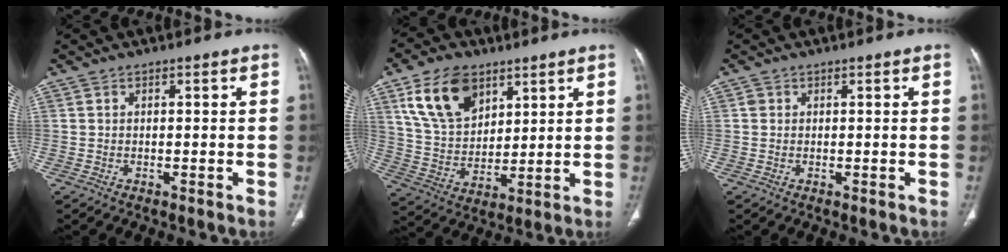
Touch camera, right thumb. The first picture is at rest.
{"total": 14.7, "force": [7.7, 9.2, 8.5], "torque": [-0.130, -0.027, 0.156]}
{"total": 0.8, "force": [0.2, 0.7, 0.2], "torque": [0.001, 0.002, 0.004]}